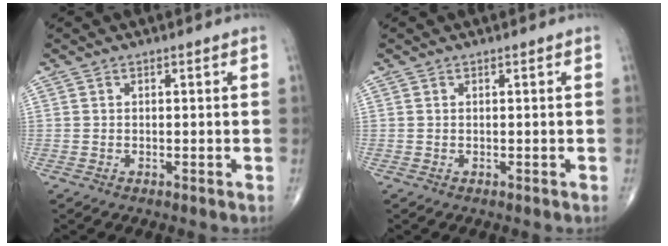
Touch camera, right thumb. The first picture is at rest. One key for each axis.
{"total": 0.0}